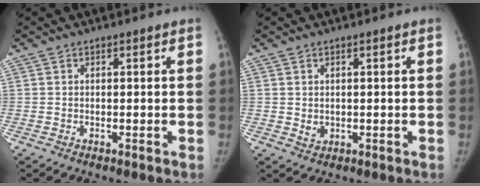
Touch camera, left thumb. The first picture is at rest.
{"total": 1.7, "force": [0.2, 1.3, 1.1], "torque": [-0.012, -0.003, 0.010]}